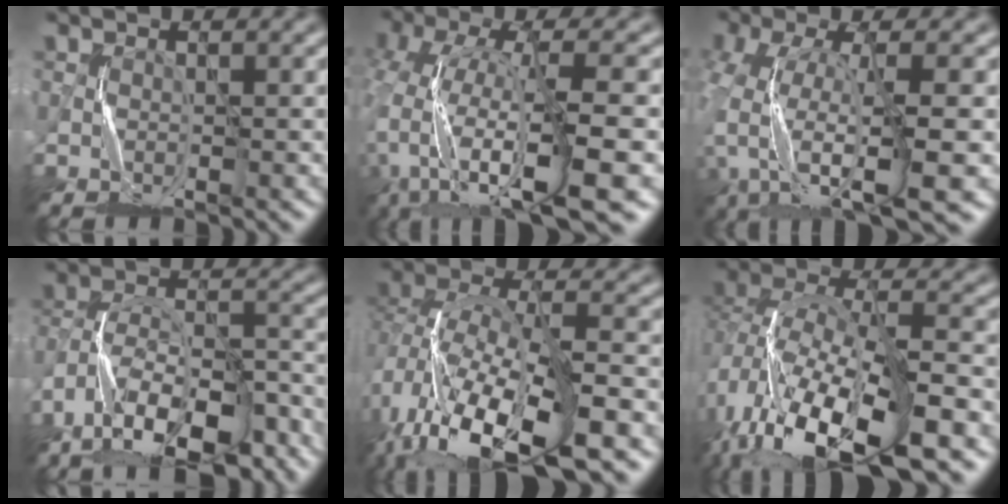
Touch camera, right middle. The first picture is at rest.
{"total": 13.4, "force": [-5.6, 3.9, 11.5], "torque": [-0.231, -0.011, -0.077]}
{"total": 11.6, "force": [-4.5, 4.4, 9.7], "torque": [-0.201, -0.020, -0.067]}
{"total": 12.8, "force": [-9.7, 4.6, 7.0], "torque": [-0.127, -0.004, -0.147]}
{"total": 13.9, "force": [-8.0, 5.7, 9.9], "torque": [-0.210, -0.013, -0.129]}
{"total": 14.2, "force": [-8.1, 5.6, 10.3], "torque": [-0.210, -0.008, -0.140]}